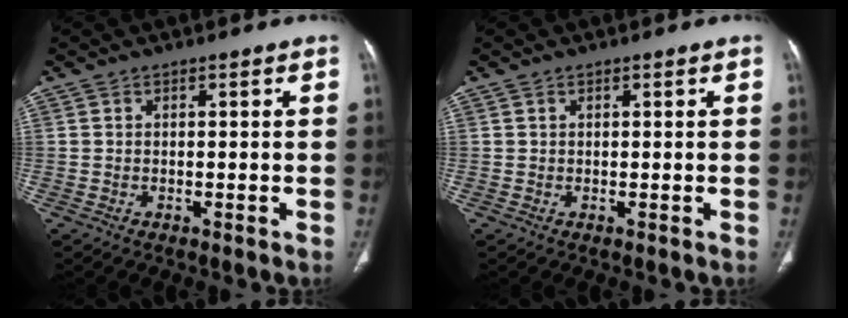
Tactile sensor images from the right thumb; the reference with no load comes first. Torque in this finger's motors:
{"motor_torque": [-0.12, 0.38, -0.29, 0.17, 0.02]}